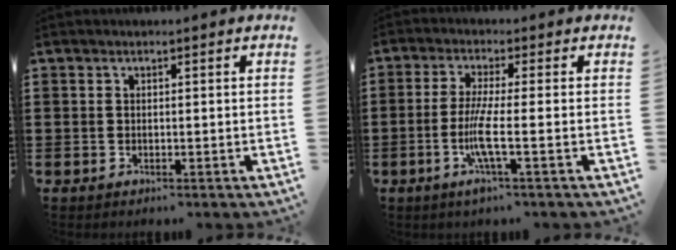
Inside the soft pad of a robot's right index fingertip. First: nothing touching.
{"total": 6.0, "force": [-1.5, 0.0, 5.8], "torque": [-0.129, -0.019, -0.038]}